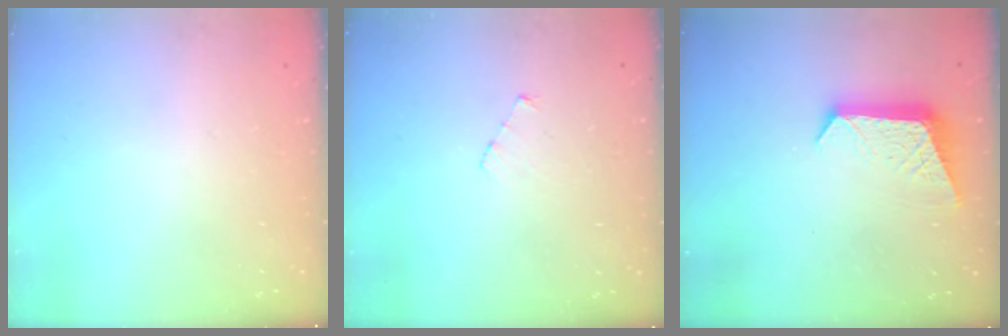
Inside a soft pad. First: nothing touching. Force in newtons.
{"total": 2.6, "press": 2.6, "slide": 0.3}
{"total": 9.3, "press": 9.2, "slide": 0.8}